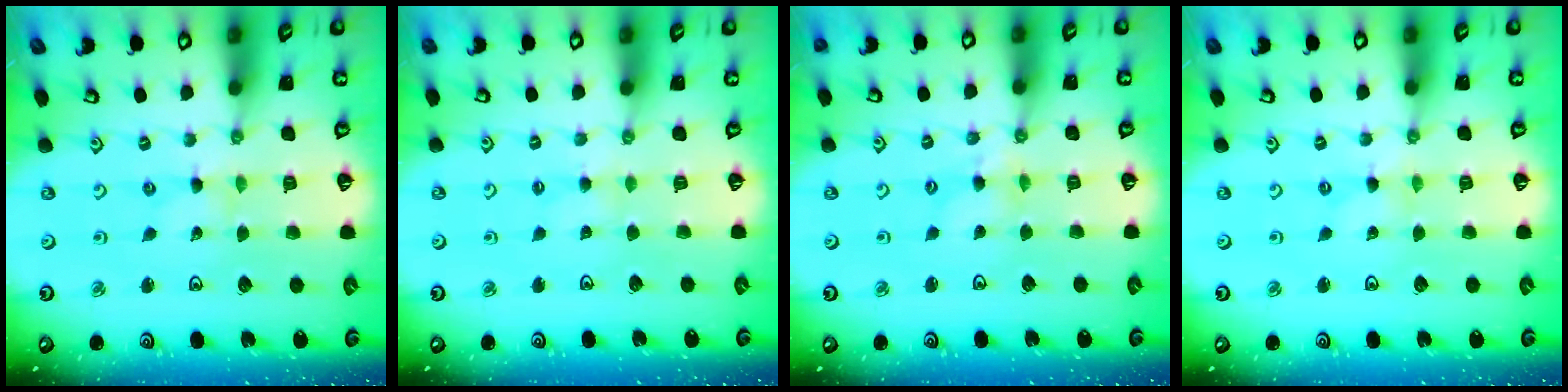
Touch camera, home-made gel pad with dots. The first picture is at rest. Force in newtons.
{"total": 1.5, "press": 1.5, "slide": 0.3}
{"total": 3.9, "press": 3.9, "slide": 0.4}
{"total": 0.0}